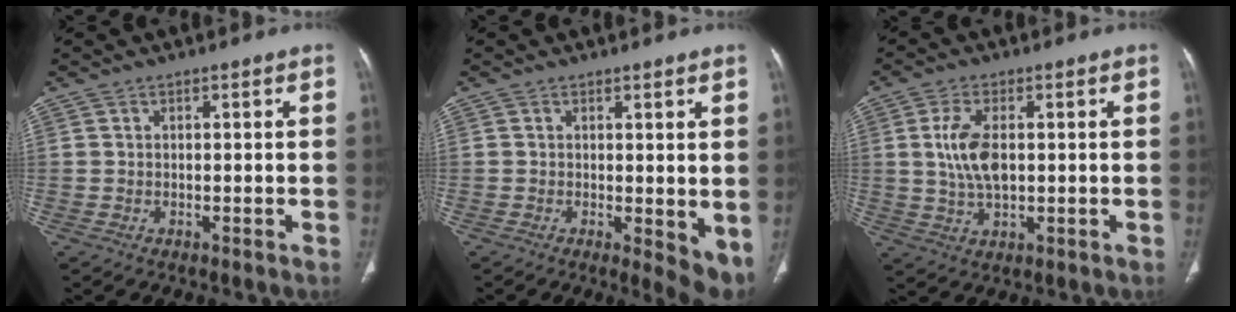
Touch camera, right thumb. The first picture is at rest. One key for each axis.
{"total": 5.9, "fx": 0.0, "fy": 2.3, "fz": 5.4, "tx": -0.068, "ty": -0.016, "tz": 0.004}
{"total": 7.7, "fx": 0.8, "fy": 4.0, "fz": 6.5, "tx": -0.132, "ty": -0.002, "tz": 0.017}